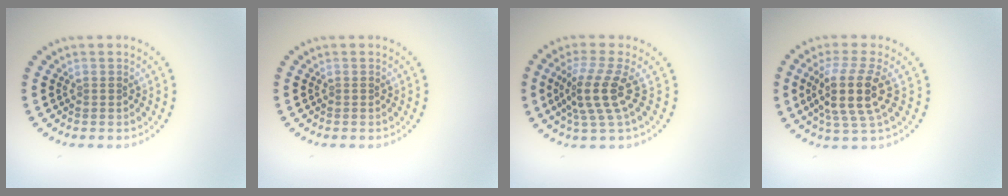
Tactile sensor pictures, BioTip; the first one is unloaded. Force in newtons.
{"total": 0.0}
{"total": 4.0, "press": 2.9, "slide": 2.8}
{"total": 4.5, "press": 3.7, "slide": 2.6}